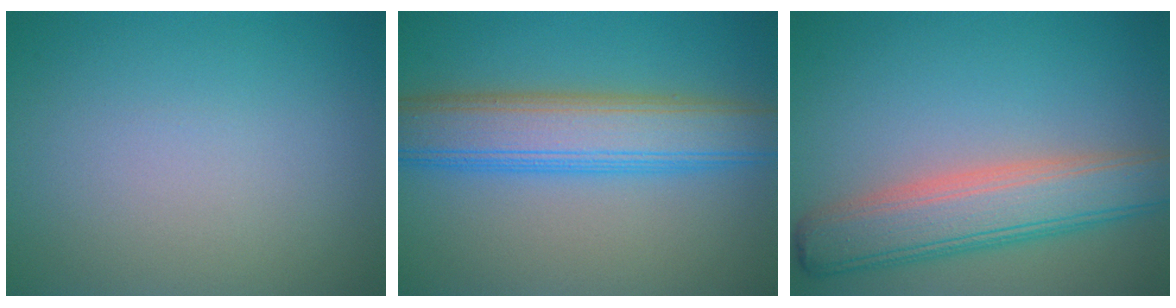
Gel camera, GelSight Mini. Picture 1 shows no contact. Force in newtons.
{"total": 7.5, "press": 7.5, "slide": 0.4}
{"total": 6.8, "press": 6.8, "slide": 0.5}